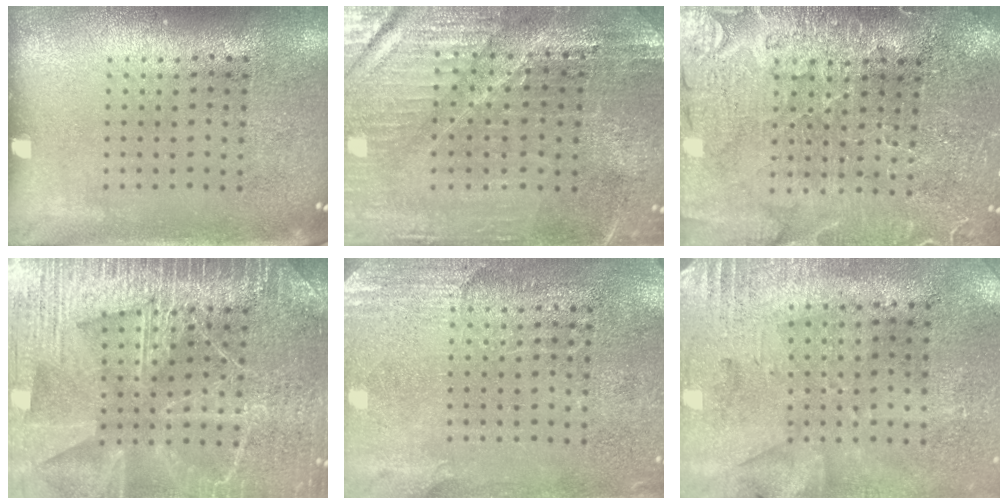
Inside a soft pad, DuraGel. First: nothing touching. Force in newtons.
{"total": 3.2, "press": 3.1, "slide": 0.4}
{"total": 3.5, "press": 3.4, "slide": 1.0}
{"total": 6.5, "press": 6.4, "slide": 0.8}
{"total": 2.6, "press": 2.4, "slide": 1.1}
{"total": 2.7, "press": 2.3, "slide": 1.5}